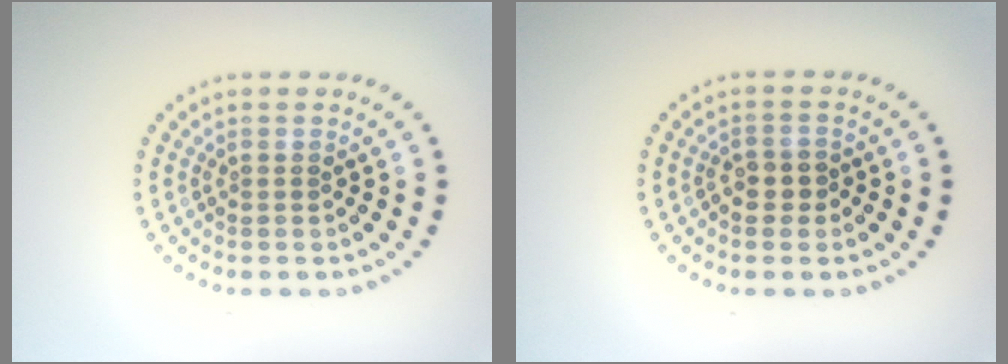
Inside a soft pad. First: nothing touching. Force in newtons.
{"total": 1.4, "press": 1.3, "slide": 0.5}